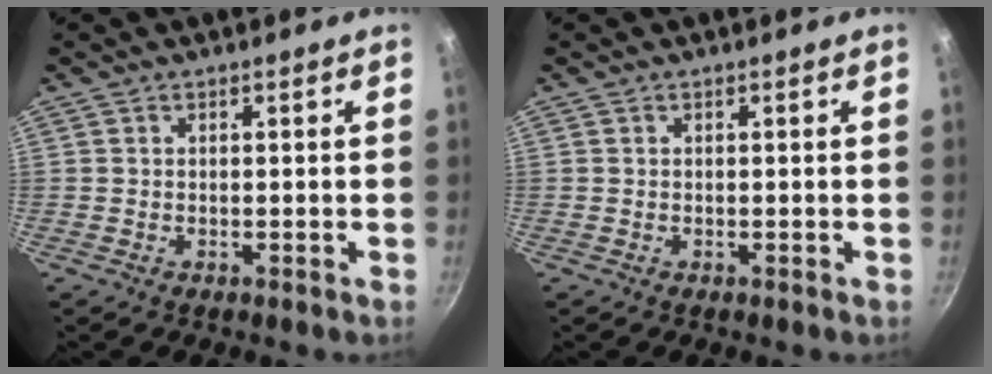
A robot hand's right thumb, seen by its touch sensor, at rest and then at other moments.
{"total": 0.0}